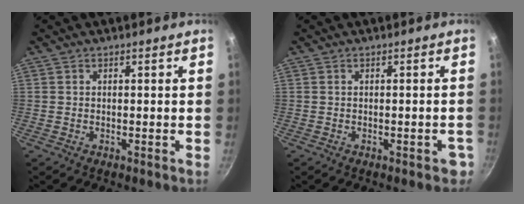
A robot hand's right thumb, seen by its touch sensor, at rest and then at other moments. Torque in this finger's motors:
{"motor_torque": [3.04, 1.97, 0.54, -0.10, 0.12]}